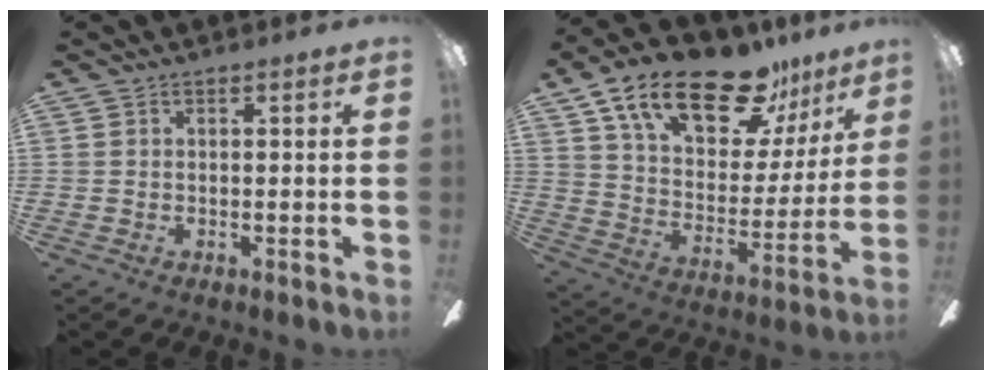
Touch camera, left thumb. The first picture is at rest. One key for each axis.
{"total": 23.0, "fx": 15.4, "fy": 9.7, "fz": 14.0, "tx": -0.227, "ty": -0.091, "tz": 0.262}